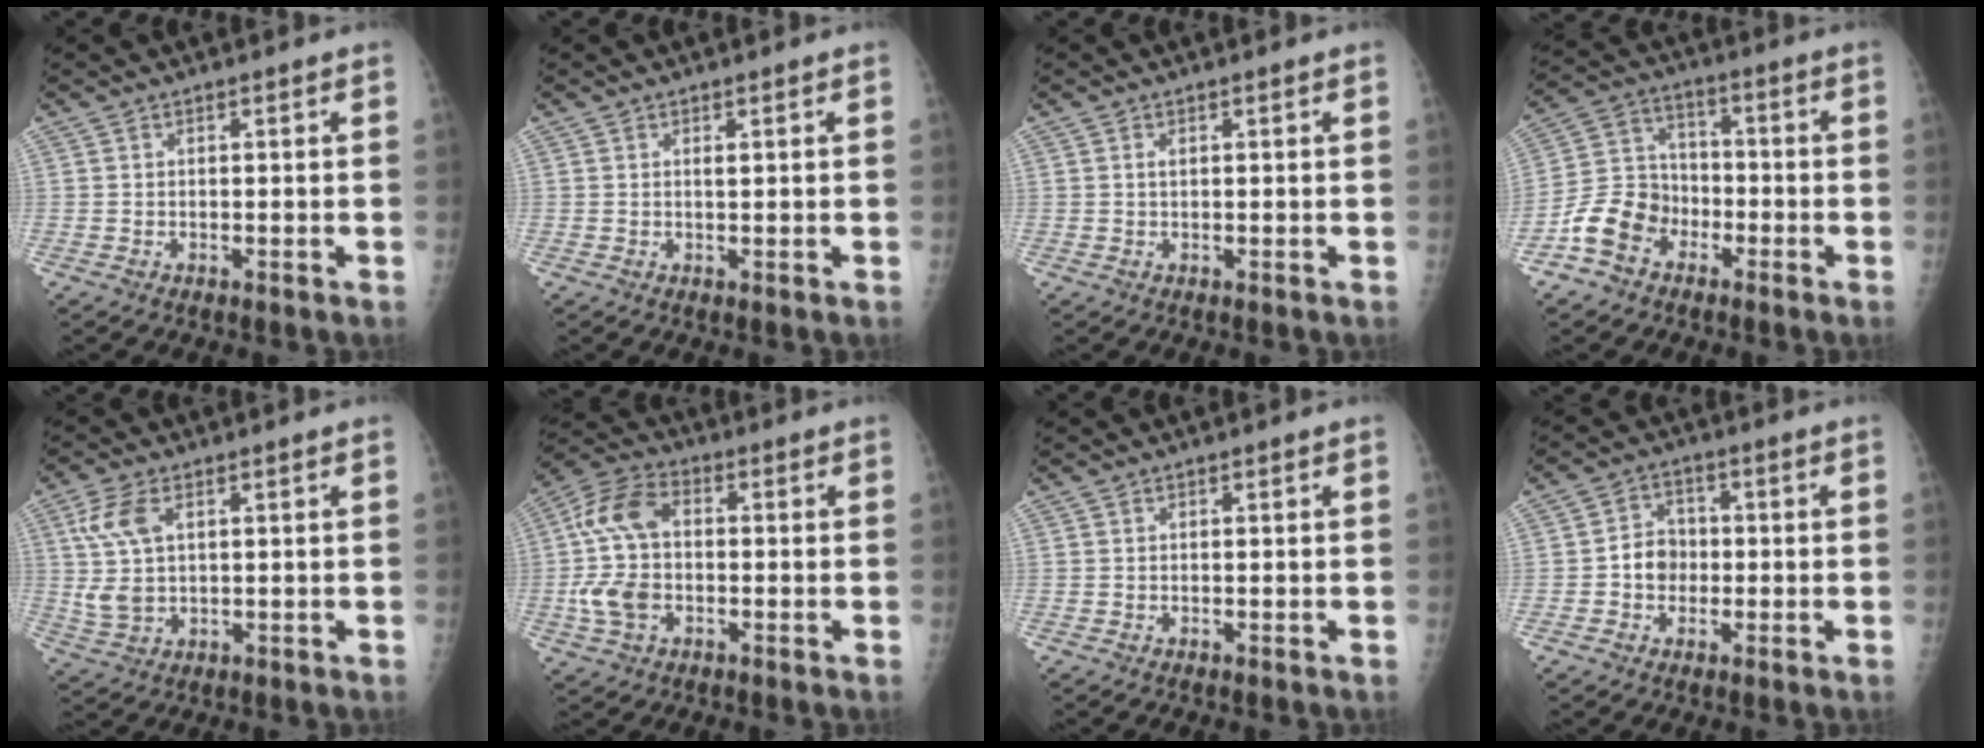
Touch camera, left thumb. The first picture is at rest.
{"total": 0.7, "force": [0.3, 0.2, 0.6], "torque": [-0.011, -0.002, 0.006]}
{"total": 0.7, "force": [0.2, 0.3, 0.6], "torque": [-0.010, 0.003, 0.004]}
{"total": 10.3, "force": [-5.3, 7.8, 4.1], "torque": [-0.057, 0.047, -0.110]}
{"total": 8.0, "force": [2.4, 4.4, 6.2], "torque": [-0.135, -0.002, 0.051]}
{"total": 12.1, "force": [-0.8, 7.9, 9.2], "torque": [-0.185, 0.024, -0.023]}
{"total": 0.0}
{"total": 5.4, "force": [-0.7, 4.7, 2.6], "torque": [-0.015, 0.015, -0.020]}